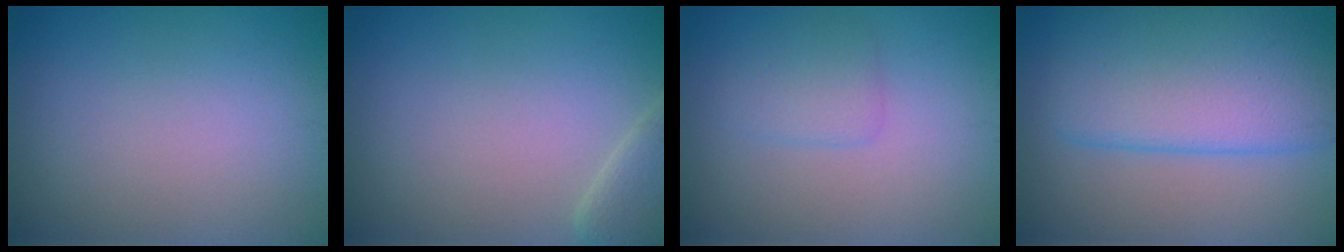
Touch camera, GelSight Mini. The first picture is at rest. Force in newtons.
{"total": 2.5, "press": 2.5, "slide": 0.1}
{"total": 1.8, "press": 1.8, "slide": 0.0}
{"total": 8.5, "press": 8.5, "slide": 0.3}